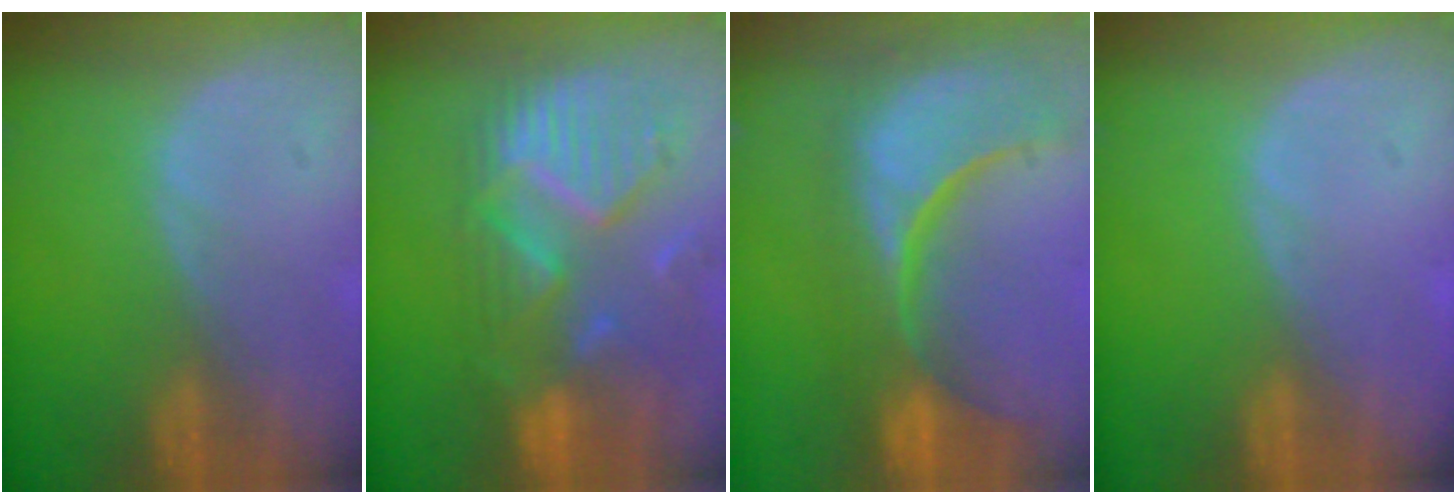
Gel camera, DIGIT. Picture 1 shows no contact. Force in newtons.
{"total": 11.8, "press": 10.4, "slide": 5.5}
{"total": 15.4, "press": 12.2, "slide": 9.4}
{"total": 0.0}